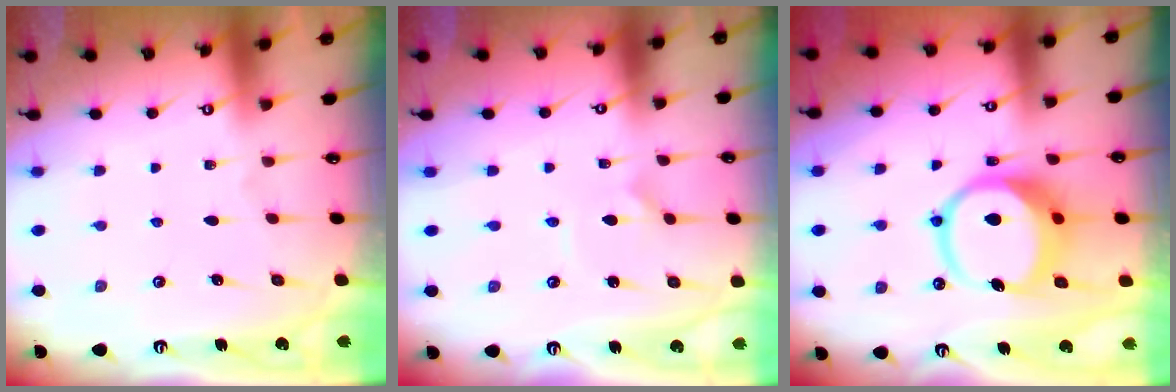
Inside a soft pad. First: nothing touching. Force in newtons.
{"total": 2.1, "press": 2.1, "slide": 0.5}
{"total": 11.7, "press": 11.6, "slide": 1.5}